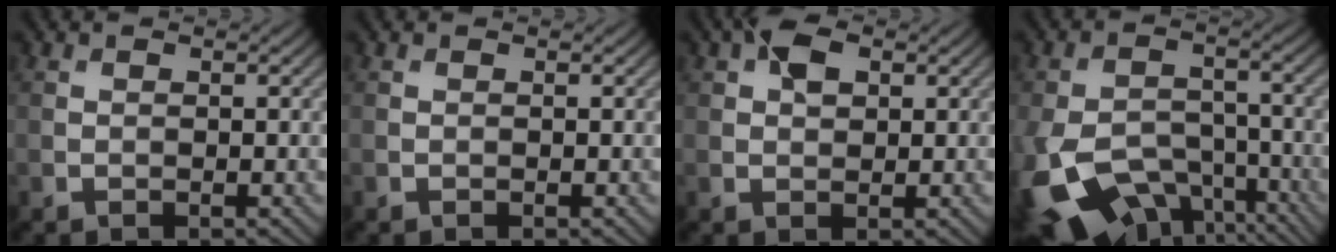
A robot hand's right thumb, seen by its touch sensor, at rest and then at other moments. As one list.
[{"total": 0.0}, {"total": 3.5, "force": [1.4, 2.1, 2.4], "torque": [-0.045, 0.008, 0.020]}, {"total": 14.8, "force": [-8.6, 8.6, 8.5], "torque": [-0.213, -0.058, -0.122]}]